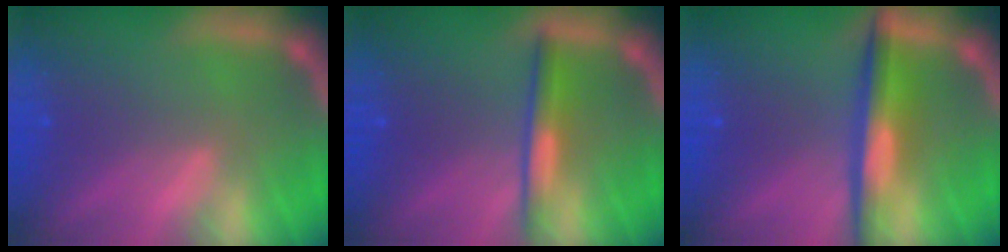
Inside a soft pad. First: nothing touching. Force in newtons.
{"total": 3.0}
{"total": 5.0}